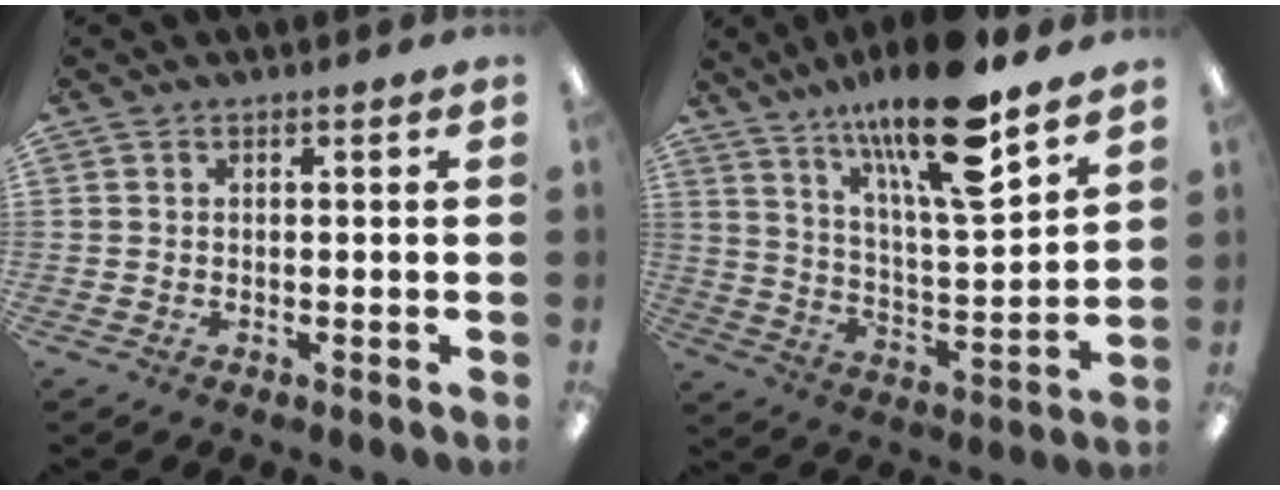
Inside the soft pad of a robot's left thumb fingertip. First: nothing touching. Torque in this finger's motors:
{"motor_torque": [0.97, 0.30, 1.67, -1.10, 0.36]}